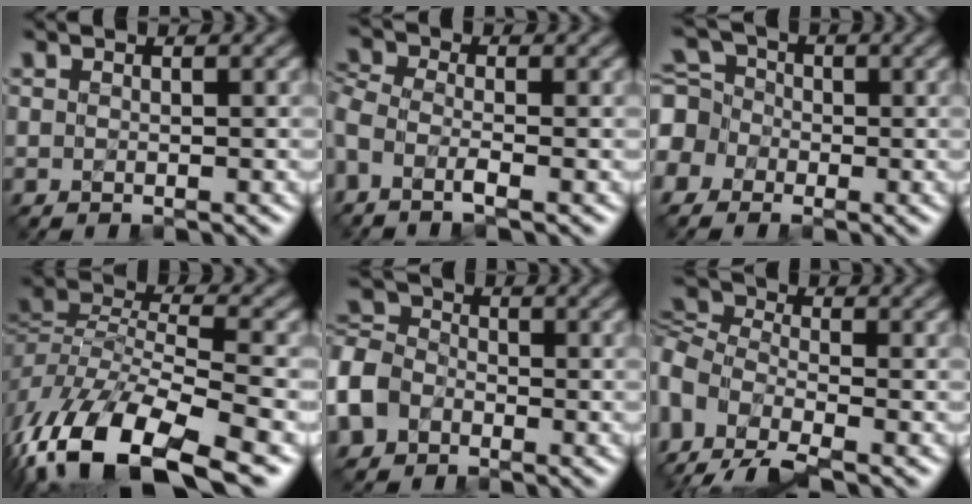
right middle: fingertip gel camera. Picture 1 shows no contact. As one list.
[{"total": 2.4, "force": [-1.6, 0.5, 1.6], "torque": [-0.064, 0.001, -0.042]}, {"total": 3.8, "force": [-1.9, 3.2, 0.8], "torque": [-0.048, 0.016, -0.039]}, {"total": 12.8, "force": [-8.1, 5.4, 8.4], "torque": [-0.216, -0.005, -0.131]}, {"total": 4.1, "force": [-2.2, 3.3, 1.0], "torque": [-0.064, 0.008, -0.058]}, {"total": 5.7, "force": [-3.2, 3.0, 3.7], "torque": [-0.111, 0.000, -0.069]}]